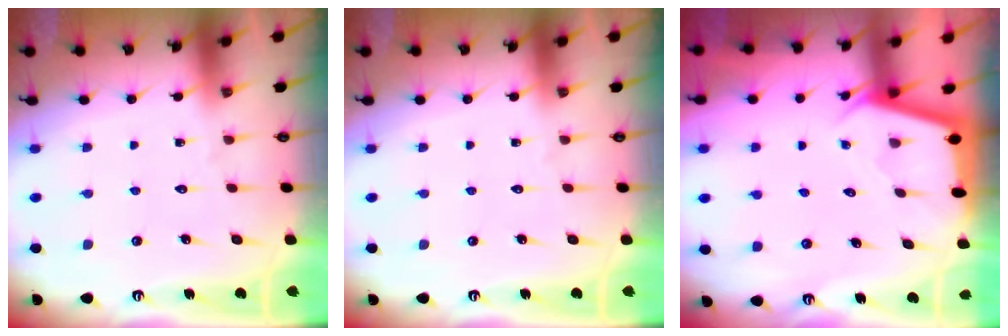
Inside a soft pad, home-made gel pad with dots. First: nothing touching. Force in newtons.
{"total": 0.0}
{"total": 2.4, "press": 2.4, "slide": 0.2}